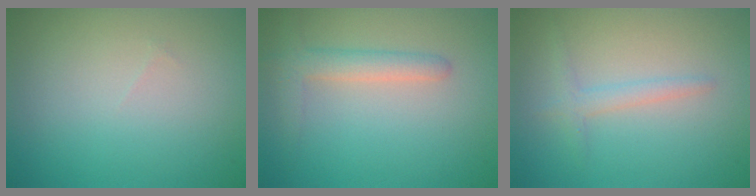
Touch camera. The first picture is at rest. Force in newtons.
{"total": 2.4, "press": 2.4, "slide": 0.3}
{"total": 1.6, "press": 1.6, "slide": 0.1}